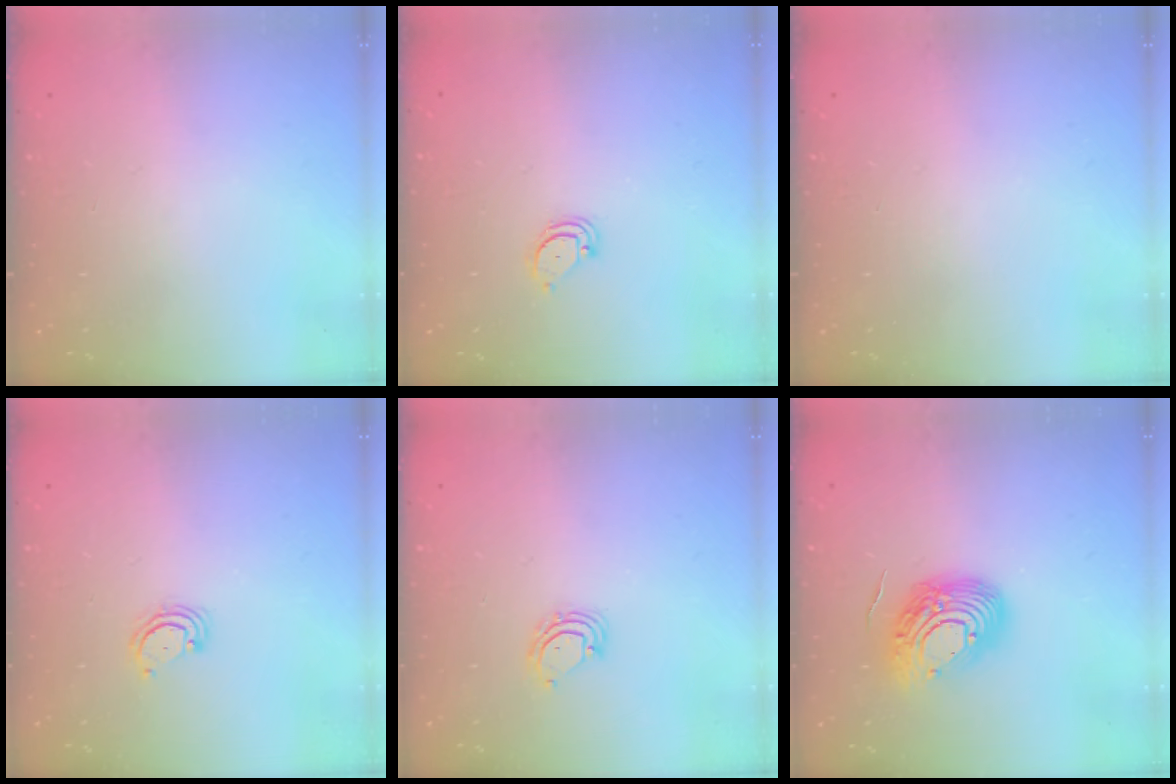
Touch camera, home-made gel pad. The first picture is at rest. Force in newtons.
{"total": 2.6, "press": 2.6, "slide": 0.2}
{"total": 0.0}
{"total": 2.9, "press": 2.9, "slide": 0.3}
{"total": 5.0, "press": 5.0, "slide": 0.4}
{"total": 14.5, "press": 14.5, "slide": 1.5}